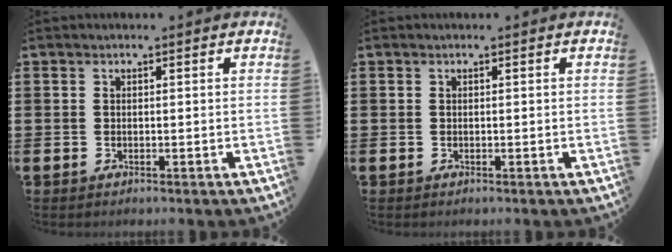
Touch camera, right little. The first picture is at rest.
{"total": 0.0}